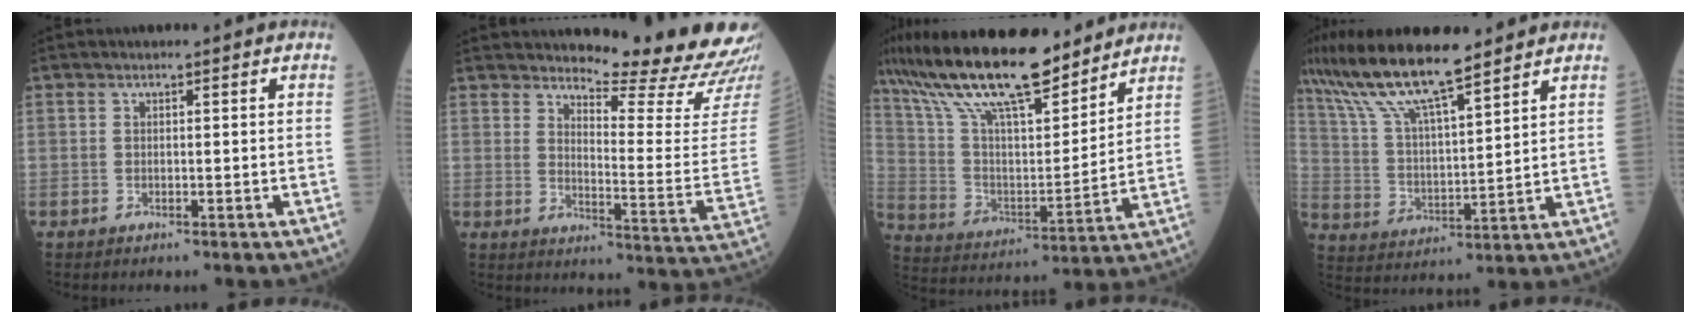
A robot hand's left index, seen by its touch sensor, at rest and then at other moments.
{"total": 16.7, "force": [16.0, -0.9, 4.7], "torque": [-0.072, -0.124, 0.188]}
{"total": 21.4, "force": [16.9, 4.9, 12.2], "torque": [-0.226, 0.020, 0.304]}
{"total": 14.3, "force": [11.4, 1.9, 8.5], "torque": [-0.171, 0.015, 0.214]}